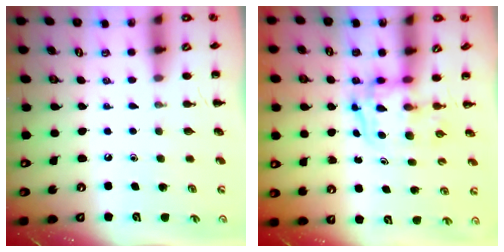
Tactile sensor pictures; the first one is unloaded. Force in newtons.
{"total": 3.4, "press": 3.4, "slide": 0.6}